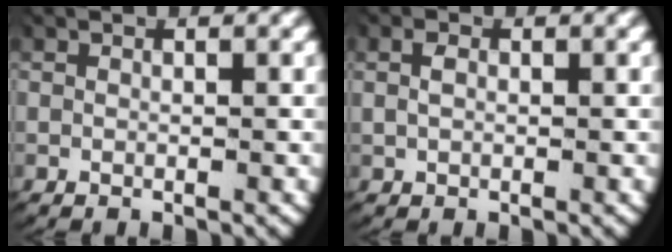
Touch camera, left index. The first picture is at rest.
{"total": 1.0, "force": [0.2, 0.7, 0.7], "torque": [-0.026, -0.006, 0.009]}